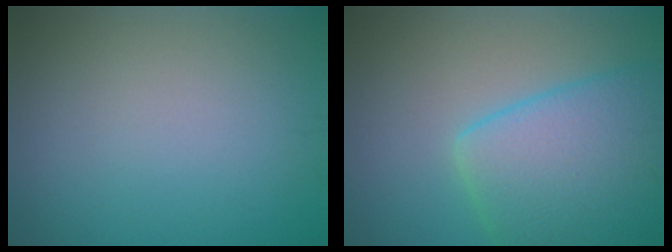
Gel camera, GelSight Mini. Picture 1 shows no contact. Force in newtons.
{"total": 8.2, "press": 8.2, "slide": 0.4}